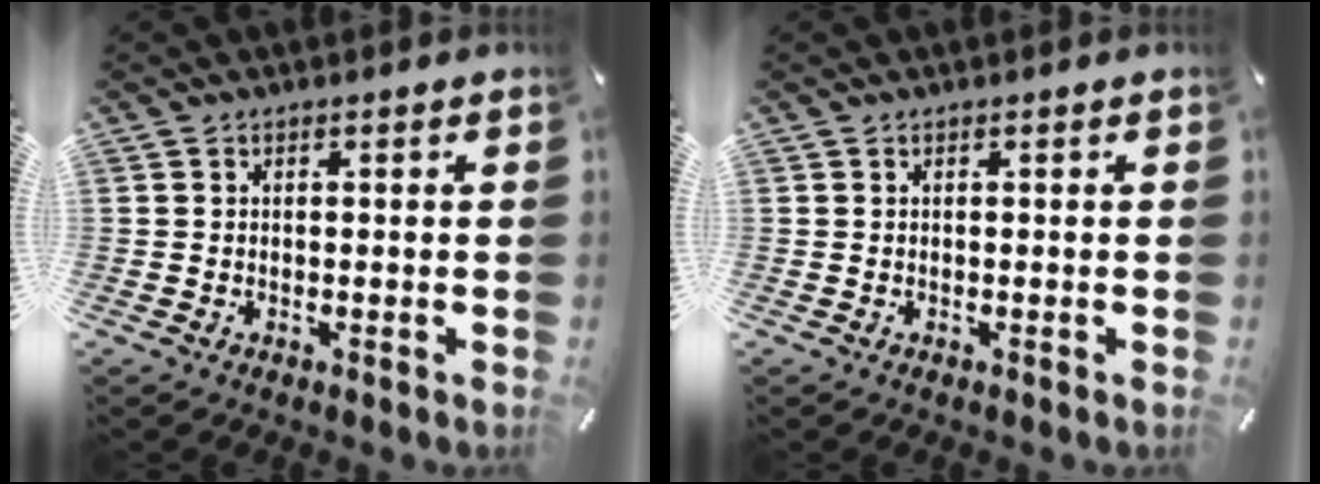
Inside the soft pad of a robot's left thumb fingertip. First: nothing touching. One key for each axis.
{"total": 0.0}